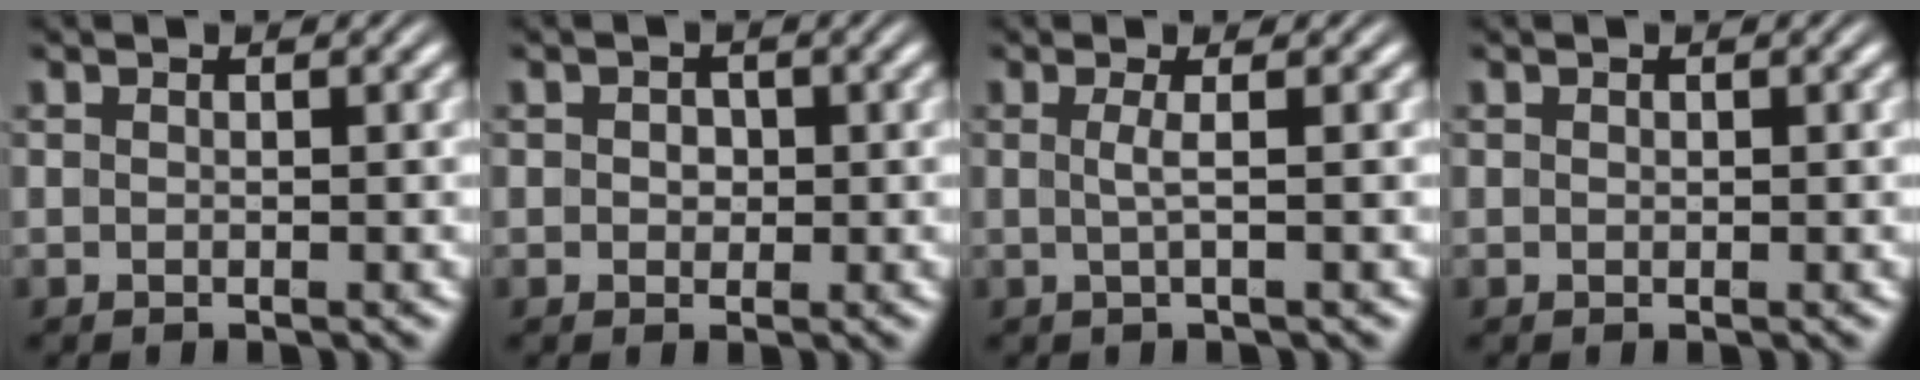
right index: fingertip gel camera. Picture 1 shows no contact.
{"total": 1.1, "force": [0.0, 1.0, 0.4], "torque": [-0.009, -0.005, 0.002]}
{"total": 1.5, "force": [0.0, -0.4, 1.4], "torque": [-0.032, -0.006, 0.003]}
{"total": 0.0}